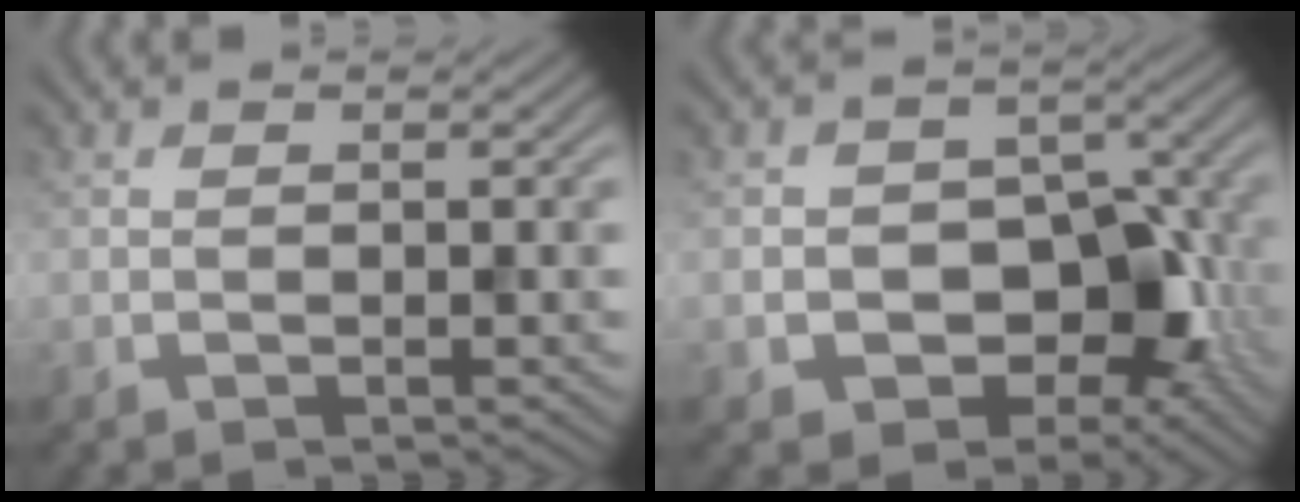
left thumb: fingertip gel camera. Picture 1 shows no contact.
{"total": 10.4, "force": [-3.1, 7.4, 6.6], "torque": [-0.093, -0.015, -0.055]}